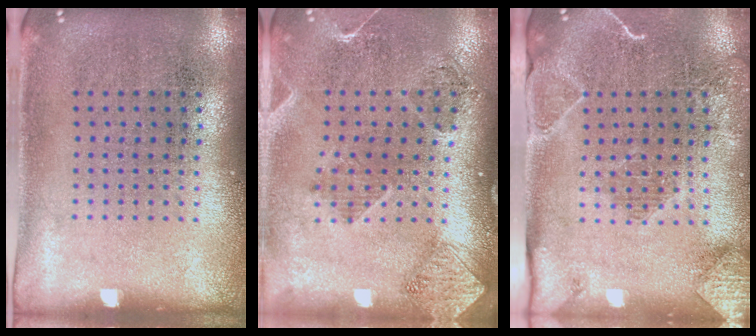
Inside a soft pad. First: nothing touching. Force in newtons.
{"total": 1.7, "press": 1.6, "slide": 0.7}
{"total": 2.0, "press": 1.9, "slide": 0.3}